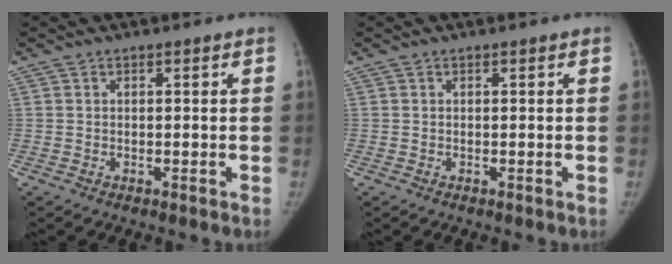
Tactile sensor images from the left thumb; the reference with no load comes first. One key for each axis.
{"total": 0.0}